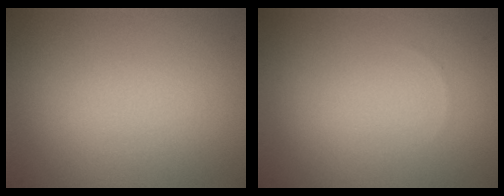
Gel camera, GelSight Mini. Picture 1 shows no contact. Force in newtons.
{"total": 0.0}